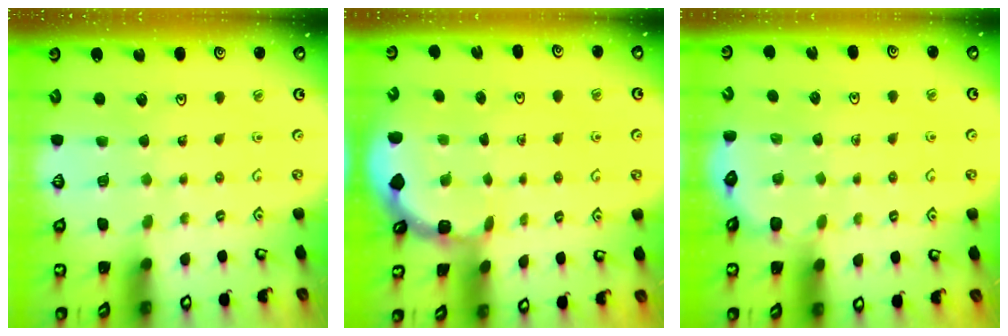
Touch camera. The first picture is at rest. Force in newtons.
{"total": 1.6, "press": 1.6, "slide": 0.1}
{"total": 2.9, "press": 2.8, "slide": 0.7}